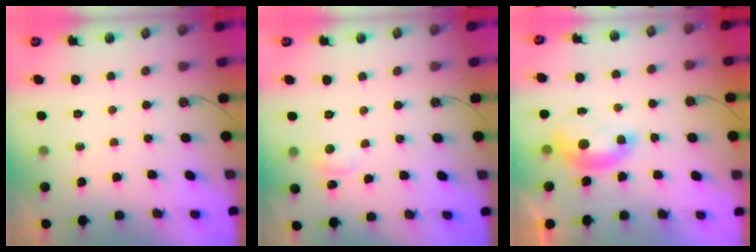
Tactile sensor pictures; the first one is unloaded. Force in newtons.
{"total": 1.4, "press": 1.1, "slide": 0.9}
{"total": 1.5, "press": 1.4, "slide": 0.6}